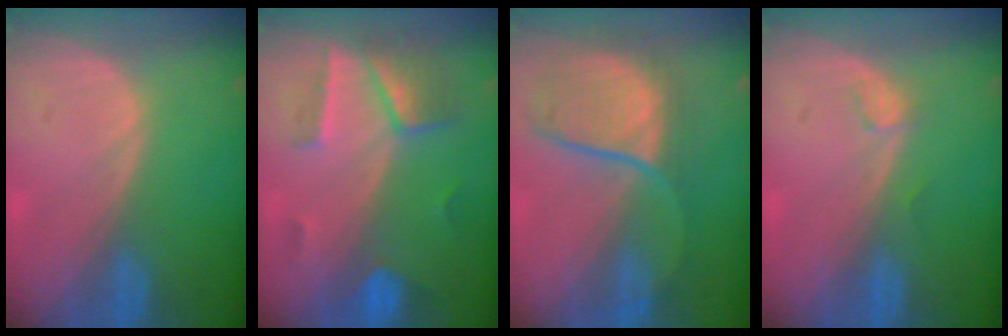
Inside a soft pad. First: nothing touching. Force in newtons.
{"total": 7.3, "press": 6.4, "slide": 3.5}
{"total": 8.8, "press": 8.4, "slide": 2.6}
{"total": 1.1, "press": 1.1, "slide": 0.2}